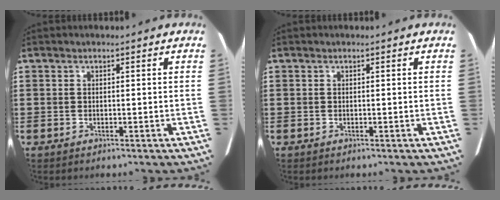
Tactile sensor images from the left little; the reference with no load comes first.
{"total": 0.0}